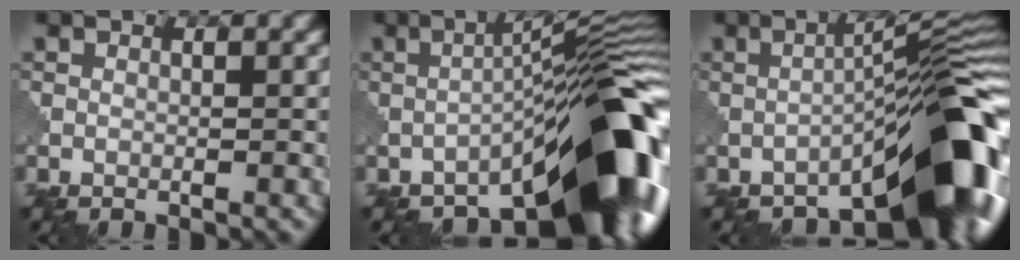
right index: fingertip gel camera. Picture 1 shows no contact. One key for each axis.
{"total": 13.9, "fx": -7.7, "fy": 4.1, "fz": 10.8, "tx": -0.133, "ty": 0.013, "tz": -0.121}
{"total": 11.5, "fx": -6.8, "fy": 2.8, "fz": 8.9, "tx": -0.104, "ty": 0.017, "tz": -0.106}